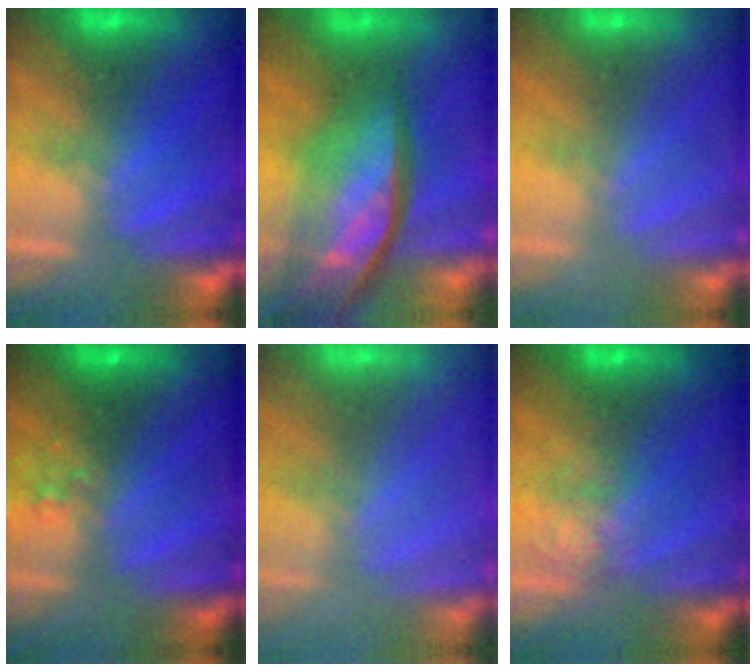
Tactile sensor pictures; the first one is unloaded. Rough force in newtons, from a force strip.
{"total": 8.6}
{"total": 3.0}
{"total": 2.3}
{"total": 9.1}
{"total": 3.9}